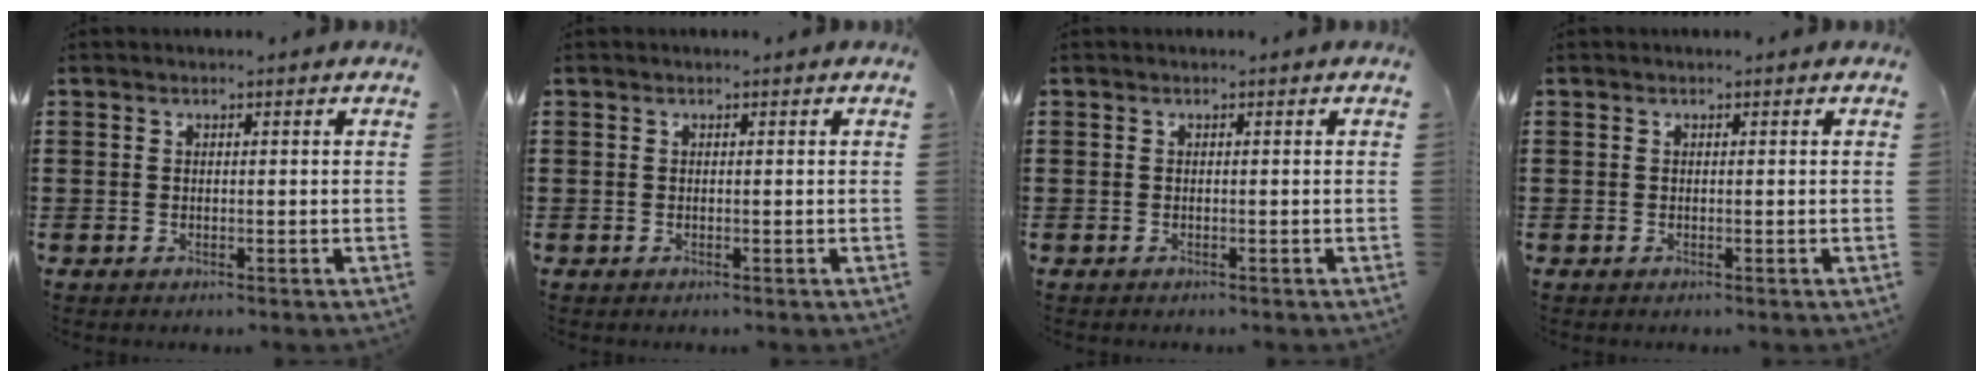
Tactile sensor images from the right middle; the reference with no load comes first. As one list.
[{"total": 0.0}, {"total": 0.0}, {"total": 0.0}]